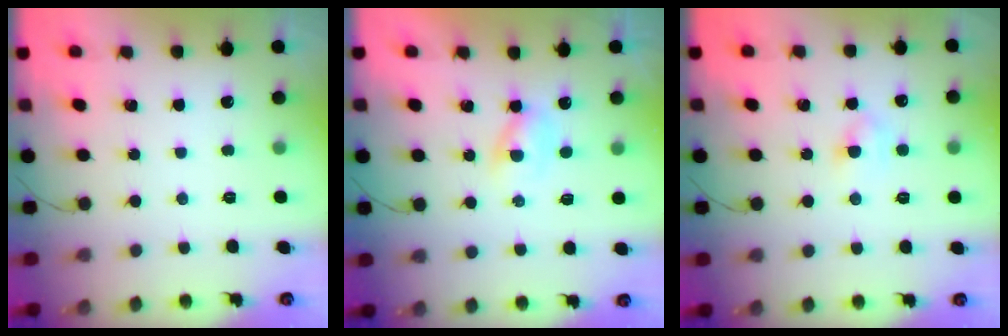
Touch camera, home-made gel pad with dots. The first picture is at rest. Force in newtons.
{"total": 2.3, "press": 2.1, "slide": 1.0}
{"total": 4.3, "press": 4.0, "slide": 1.5}